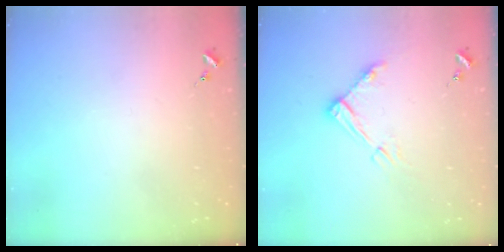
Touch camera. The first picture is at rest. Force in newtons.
{"total": 9.1, "press": 9.1, "slide": 0.8}